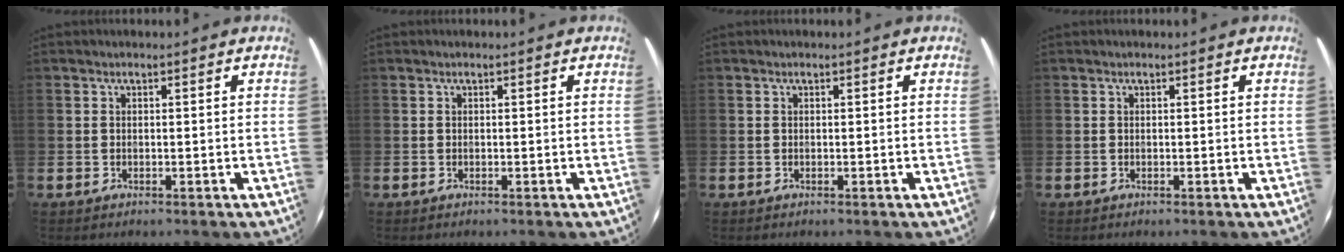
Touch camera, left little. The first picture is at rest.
{"total": 0.0}
{"total": 0.0}
{"total": 0.0}